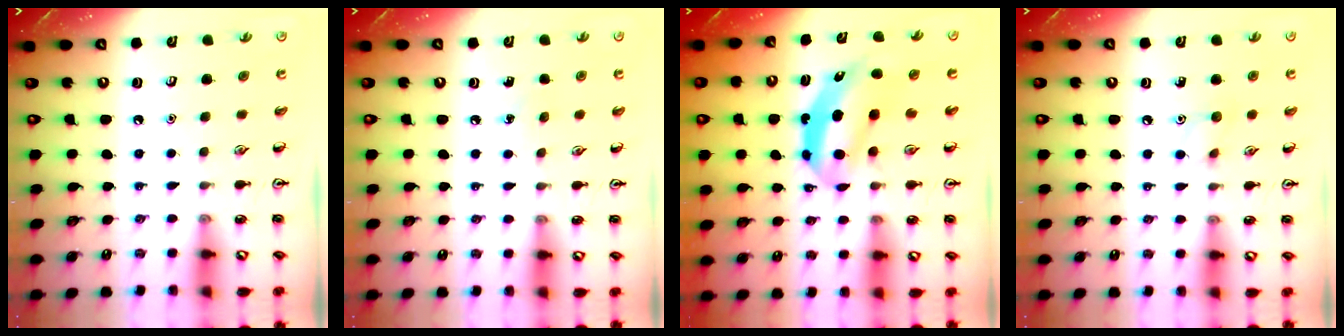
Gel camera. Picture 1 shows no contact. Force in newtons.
{"total": 4.0, "press": 3.8, "slide": 1.2}
{"total": 5.5, "press": 5.3, "slide": 1.4}
{"total": 5.8, "press": 5.5, "slide": 1.8}